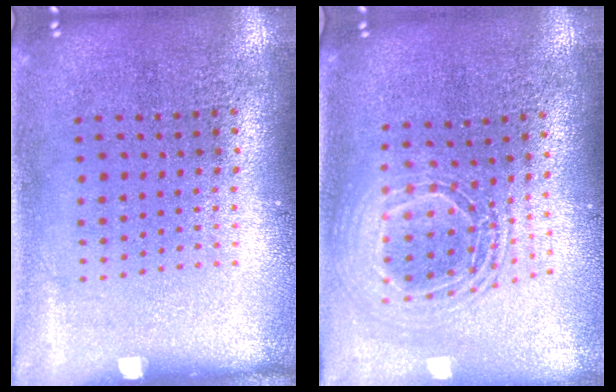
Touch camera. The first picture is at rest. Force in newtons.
{"total": 2.0, "press": 1.6, "slide": 1.3}